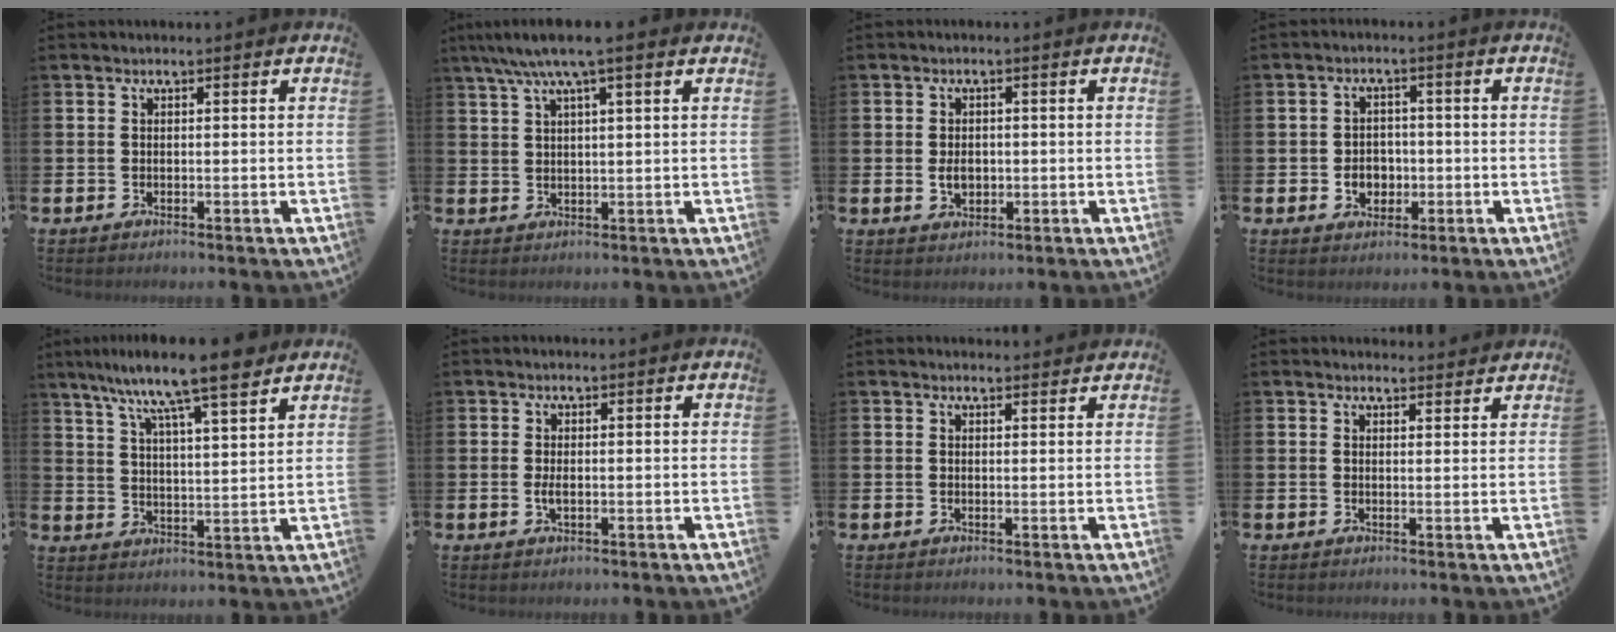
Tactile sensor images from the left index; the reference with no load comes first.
{"total": 5.4, "force": [3.8, 0.7, 3.8], "torque": [-0.079, -0.004, 0.066]}
{"total": 2.5, "force": [-0.1, 1.8, 1.7], "torque": [-0.018, 0.000, -0.008]}
{"total": 3.3, "force": [-0.8, 2.9, 1.5], "torque": [-0.013, -0.003, -0.025]}
{"total": 10.7, "force": [9.1, 0.9, 5.6], "torque": [-0.125, -0.046, 0.155]}
{"total": 1.4, "force": [-0.1, 0.5, 1.3], "torque": [-0.016, -0.003, -0.005]}
{"total": 1.1, "force": [1.1, 0.2, 0.1], "torque": [0.007, -0.004, 0.018]}
{"total": 1.9, "force": [1.8, 0.4, -0.1], "torque": [0.009, -0.010, 0.031]}